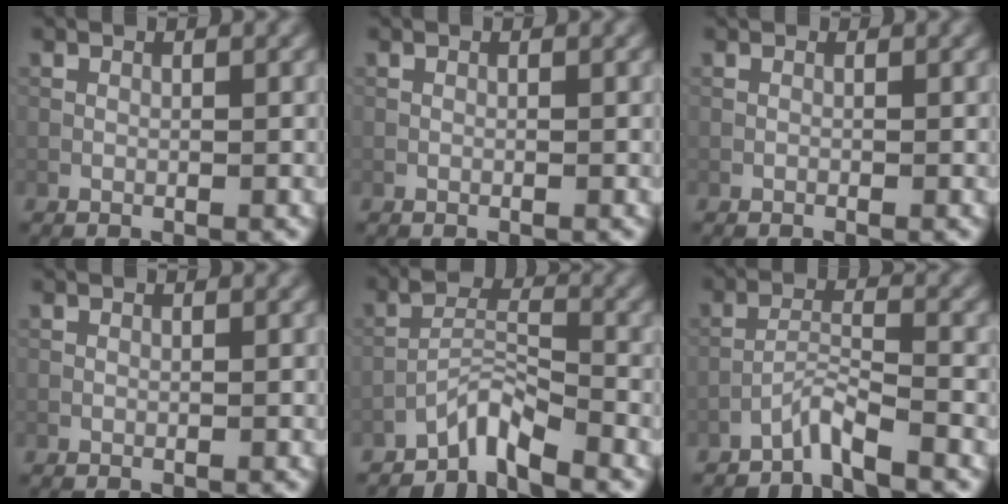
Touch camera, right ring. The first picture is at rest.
{"total": 0.0}
{"total": 0.0}
{"total": 0.0}
{"total": 3.1, "force": [-2.7, 0.5, 1.4], "torque": [-0.023, 0.013, -0.059]}
{"total": 2.6, "force": [-2.4, -0.1, 1.2], "torque": [-0.020, 0.010, -0.054]}